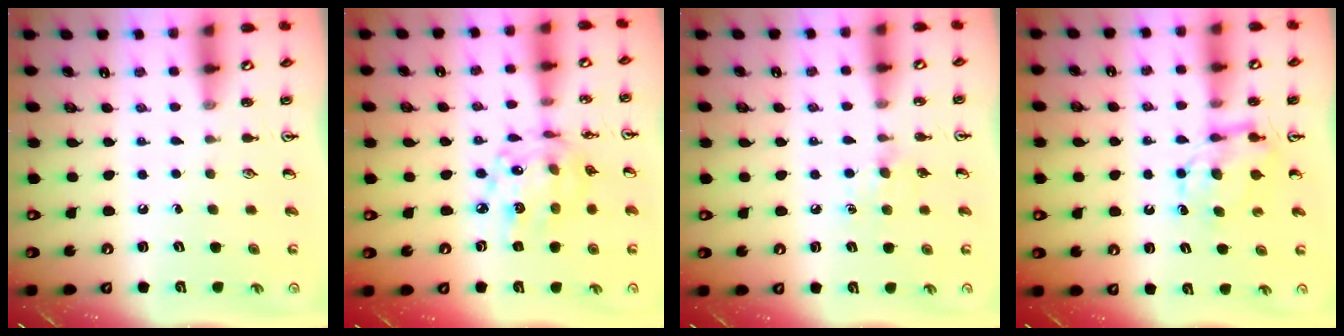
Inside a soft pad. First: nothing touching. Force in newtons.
{"total": 13.8, "press": 13.8, "slide": 1.0}
{"total": 4.7, "press": 4.6, "slide": 0.8}
{"total": 7.3, "press": 7.3, "slide": 0.5}